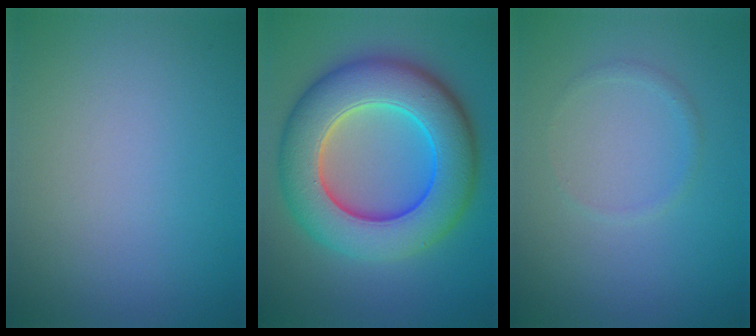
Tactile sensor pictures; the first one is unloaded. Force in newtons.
{"total": 11.4, "press": 11.4, "slide": 0.3}
{"total": 0.7, "press": 0.7, "slide": 0.0}